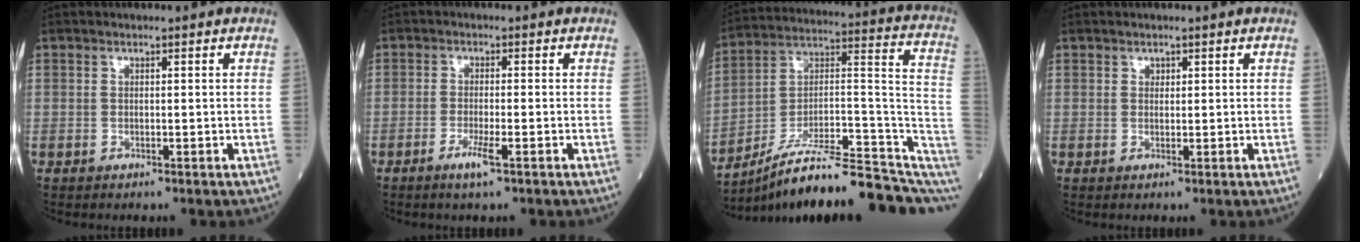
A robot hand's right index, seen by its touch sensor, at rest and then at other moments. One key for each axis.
{"total": 3.1, "fx": -1.7, "fy": 0.0, "fz": 2.6, "tx": -0.050, "ty": -0.006, "tz": -0.034}
{"total": 21.2, "fx": -16.0, "fy": 3.2, "fz": 13.5, "tx": -0.139, "ty": 0.052, "tz": -0.246}
{"total": 0.7, "fx": 0.4, "fy": 0.5, "fz": 0.2, "tx": 0.002, "ty": -0.003, "tz": 0.005}